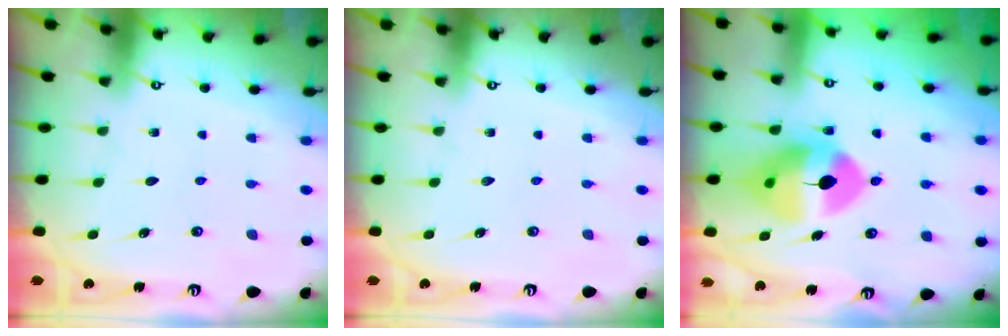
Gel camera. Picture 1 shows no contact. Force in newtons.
{"total": 0.0}
{"total": 11.3, "press": 11.1, "slide": 2.0}